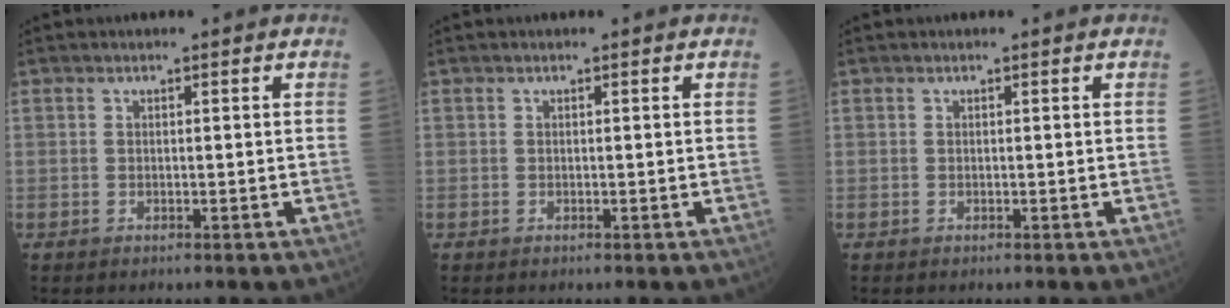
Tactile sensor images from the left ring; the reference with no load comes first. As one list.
[{"total": 0.0}, {"total": 0.0}]